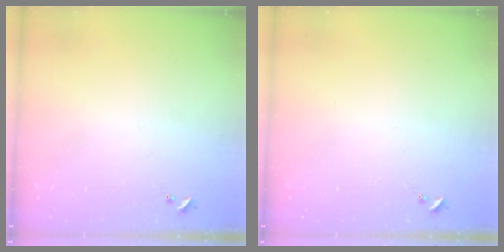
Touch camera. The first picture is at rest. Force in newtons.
{"total": 0.0}